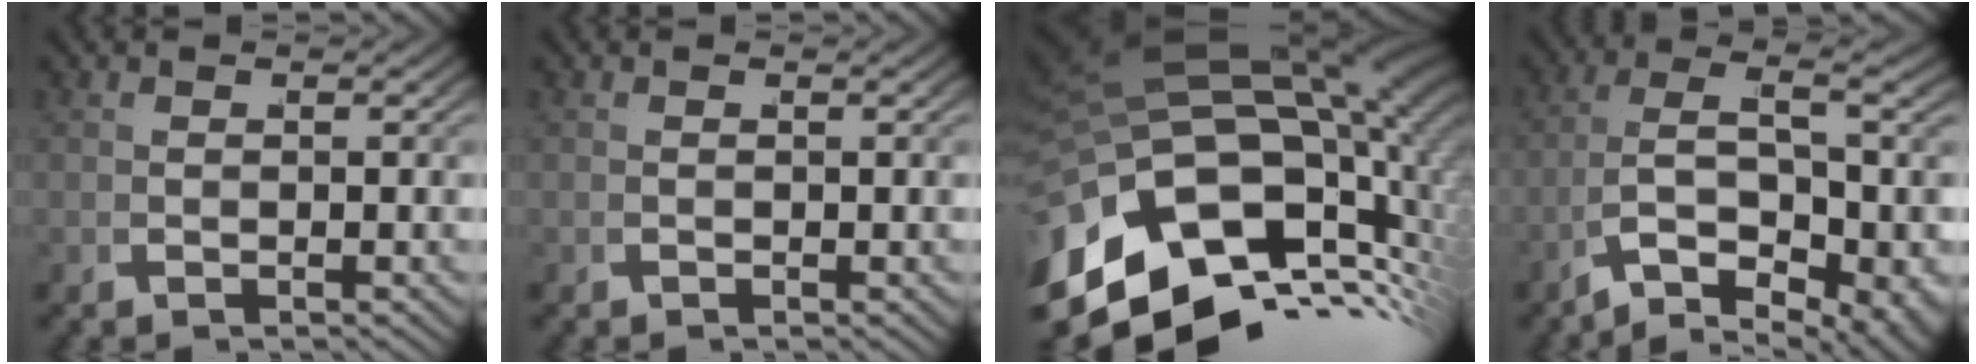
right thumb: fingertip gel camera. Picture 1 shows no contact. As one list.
[{"total": 0.0}, {"total": 26.0, "force": [-2.0, 18.0, 18.7], "torque": [-0.335, -0.030, -0.026]}, {"total": 11.1, "force": [-3.0, 6.6, 8.4], "torque": [-0.171, -0.038, -0.038]}]